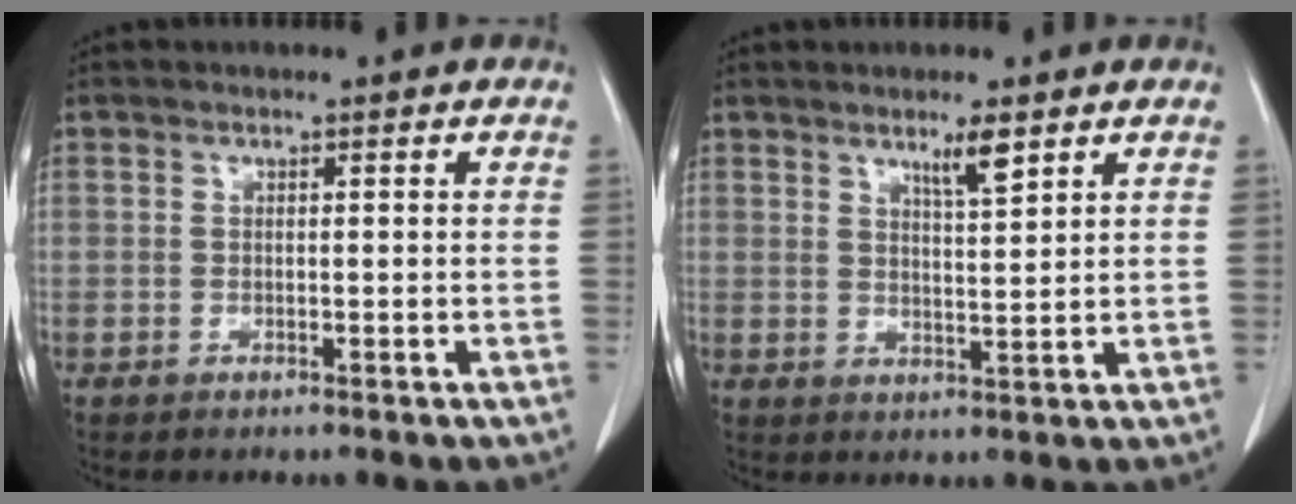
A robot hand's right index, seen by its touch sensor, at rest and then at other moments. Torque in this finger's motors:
{"motor_torque": [0.08, 0.10, 0.06, 0.02]}